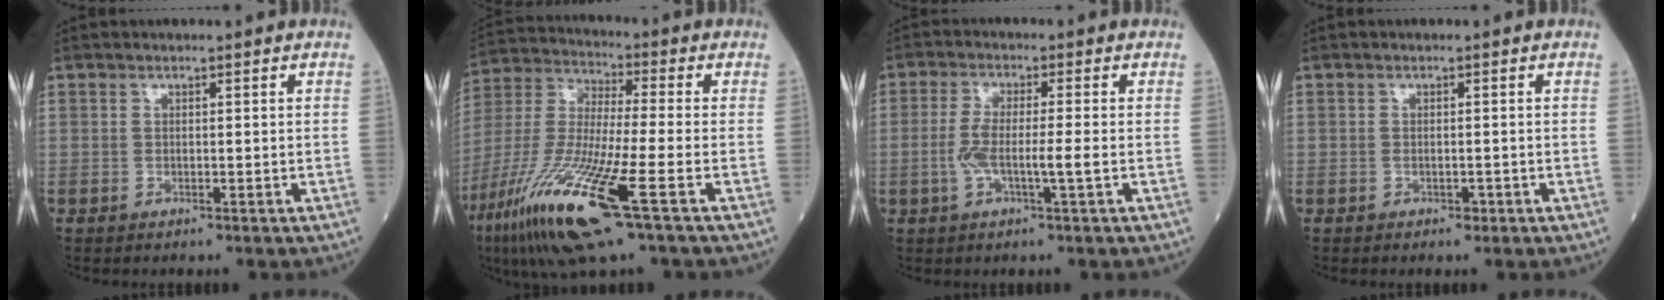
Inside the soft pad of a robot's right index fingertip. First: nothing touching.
{"total": 18.9, "force": [-9.1, 1.5, 16.5], "torque": [-0.377, -0.049, -0.177]}
{"total": 5.4, "force": [-1.1, 0.2, 5.2], "torque": [-0.110, 0.001, -0.023]}
{"total": 1.0, "force": [-0.4, 0.6, 0.6], "torque": [-0.008, 0.001, -0.004]}